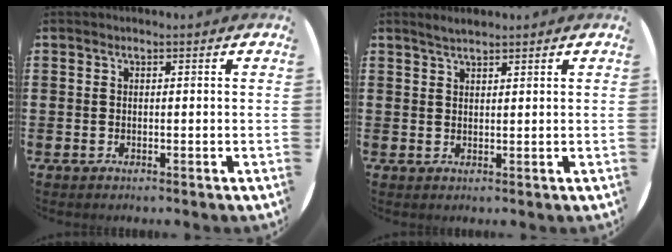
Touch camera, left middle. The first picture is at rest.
{"total": 1.7, "force": [1.6, 0.2, 0.6], "torque": [-0.013, 0.003, 0.029]}